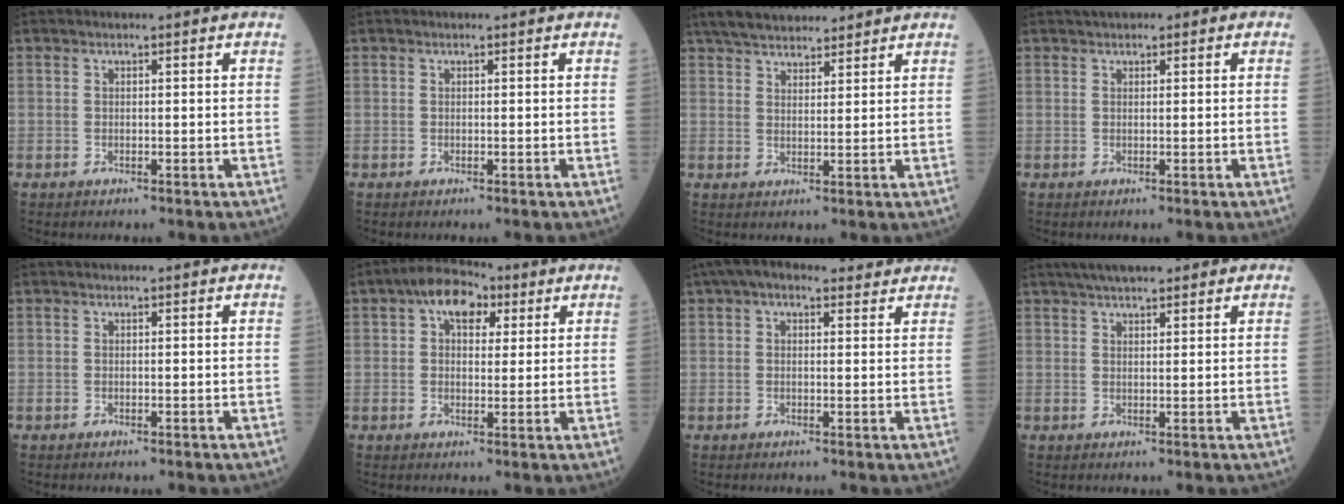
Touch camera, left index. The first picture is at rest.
{"total": 0.0}
{"total": 10.7, "force": [9.3, 2.9, 4.4], "torque": [-0.068, 0.033, 0.151]}
{"total": 2.8, "force": [1.5, 1.4, 1.9], "torque": [-0.035, 0.018, 0.023]}
{"total": 0.0}
{"total": 7.0, "force": [3.2, 4.0, 4.8], "torque": [-0.081, 0.032, 0.047]}
{"total": 8.6, "force": [6.6, 3.3, 4.5], "torque": [-0.076, 0.048, 0.100]}
{"total": 8.0, "force": [6.2, 2.0, 4.6], "torque": [-0.066, 0.034, 0.096]}